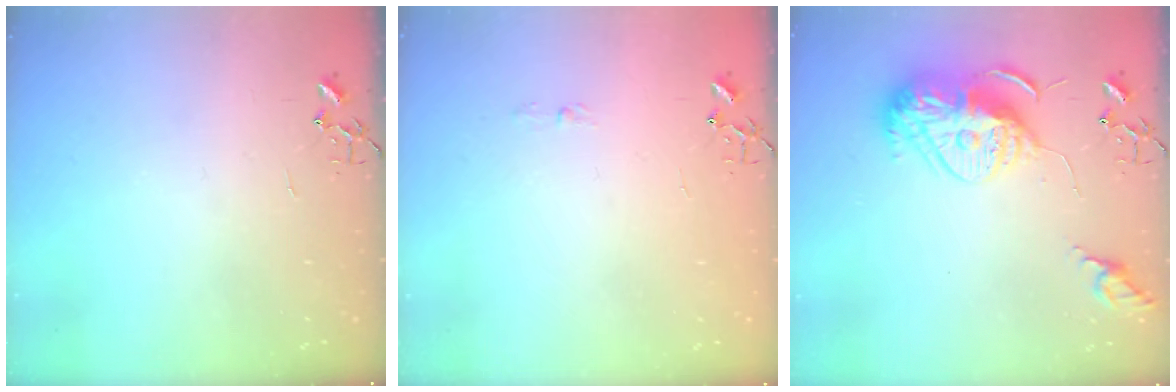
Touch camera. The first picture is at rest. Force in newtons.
{"total": 2.9, "press": 2.9, "slide": 0.4}
{"total": 14.3, "press": 14.2, "slide": 2.0}